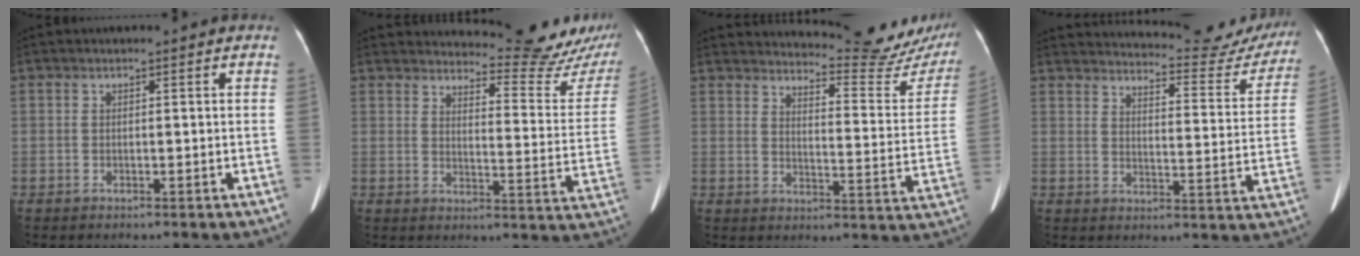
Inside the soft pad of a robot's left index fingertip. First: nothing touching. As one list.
[{"total": 15.0, "force": [14.8, 0.9, 2.6], "torque": [-0.014, -0.089, 0.162]}, {"total": 18.5, "force": [18.0, 1.7, 4.1], "torque": [-0.043, -0.093, 0.198]}, {"total": 21.3, "force": [20.3, 3.5, 5.2], "torque": [-0.058, -0.064, 0.232]}]